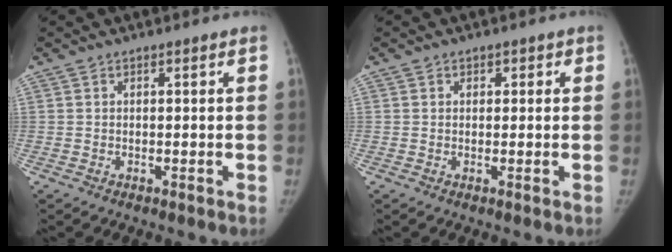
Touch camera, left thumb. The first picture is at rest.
{"total": 1.5, "force": [0.5, 1.3, 0.3], "torque": [0.018, 0.001, 0.001]}